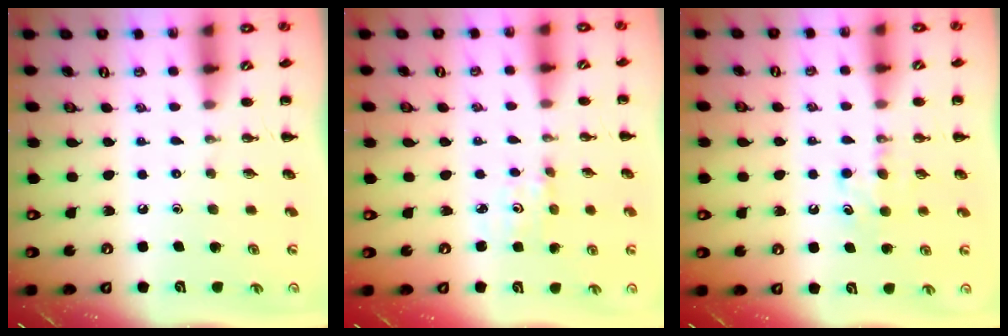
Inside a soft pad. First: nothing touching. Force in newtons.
{"total": 1.8, "press": 1.7, "slide": 0.6}
{"total": 5.1, "press": 4.9, "slide": 1.6}